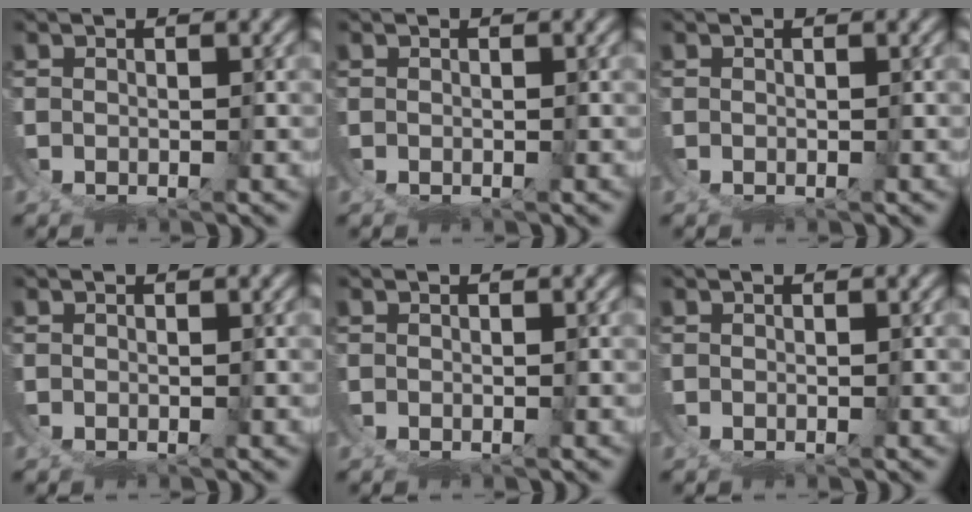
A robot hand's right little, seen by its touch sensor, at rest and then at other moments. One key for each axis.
{"total": 0.0}
{"total": 0.0}
{"total": 0.0}
{"total": 0.0}
{"total": 0.0}